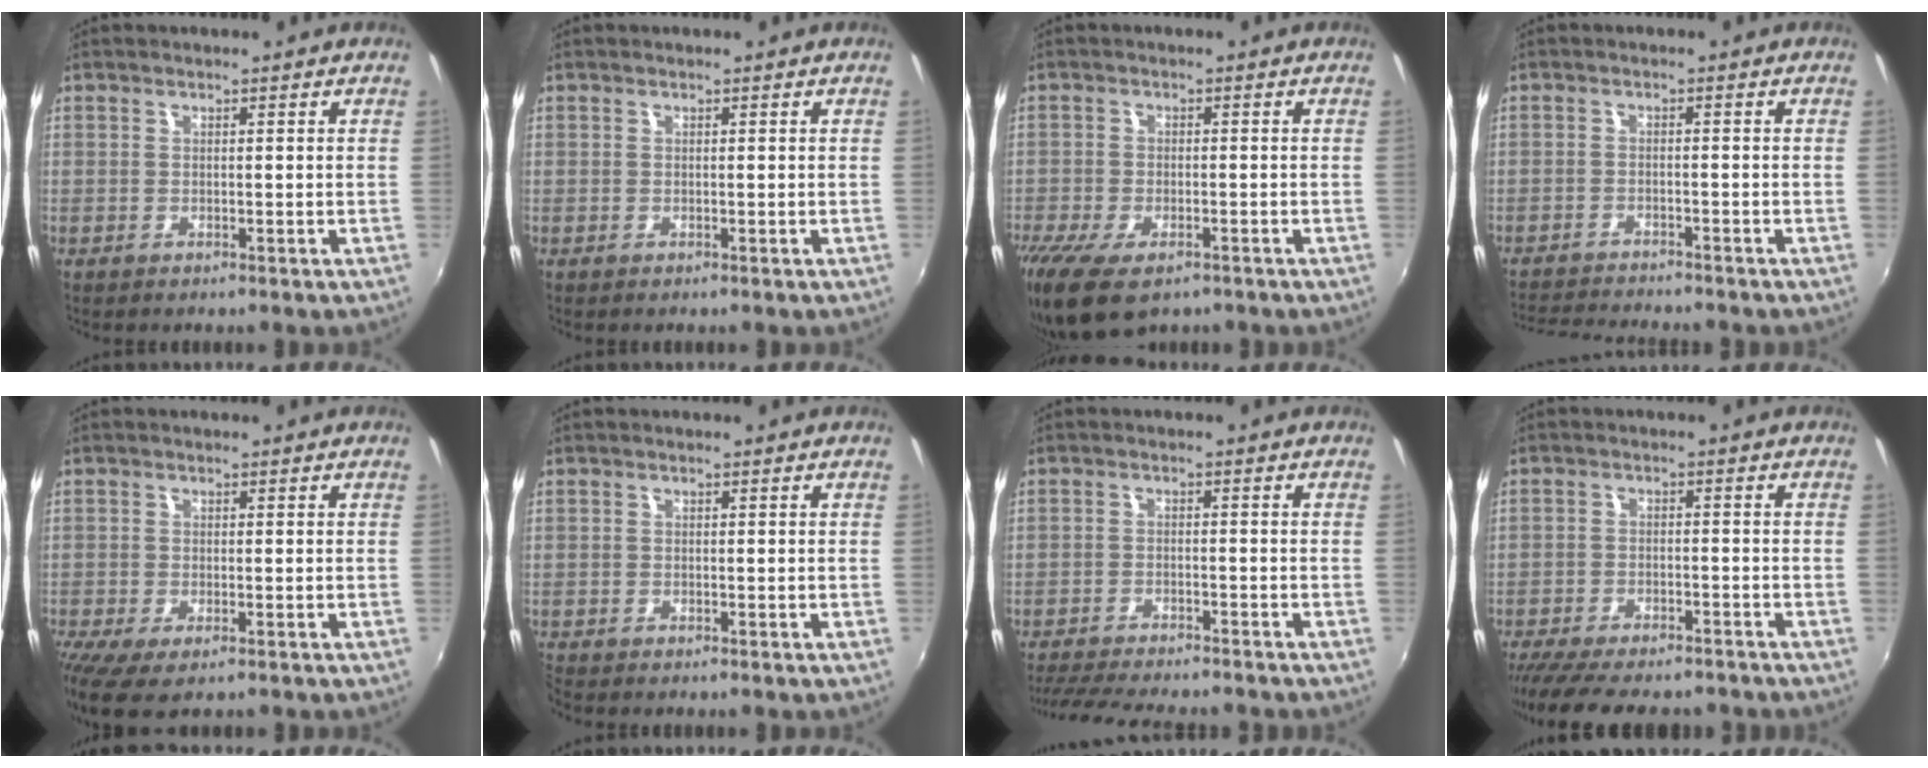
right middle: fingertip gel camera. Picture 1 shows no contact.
{"total": 0.0}
{"total": 9.7, "force": [-6.6, 4.1, 5.8], "torque": [-0.141, -0.039, -0.116]}
{"total": 8.0, "force": [-7.6, 0.5, 2.3], "torque": [-0.065, -0.014, -0.125]}
{"total": 6.0, "force": [-3.8, 1.9, 4.3], "torque": [-0.101, -0.031, -0.066]}
{"total": 1.1, "force": [-1.0, 0.1, 0.1], "torque": [-0.005, -0.008, -0.023]}
{"total": 12.3, "force": [-11.1, 1.7, 5.0], "torque": [-0.118, -0.022, -0.175]}
{"total": 13.4, "force": [-11.3, 3.9, 5.9], "torque": [-0.134, -0.028, -0.175]}